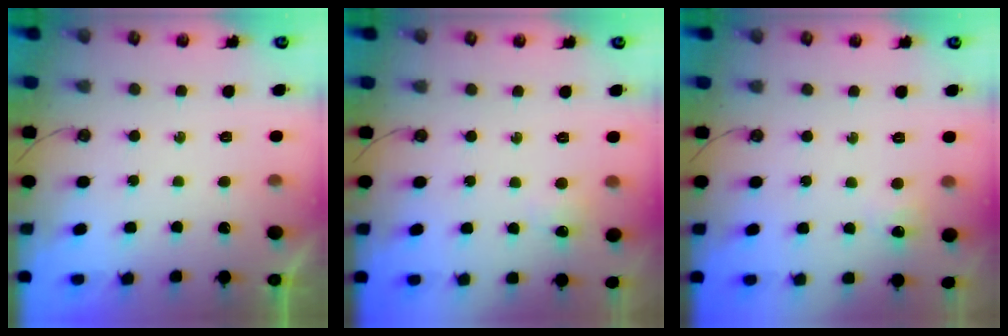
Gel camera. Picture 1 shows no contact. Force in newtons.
{"total": 6.1, "press": 6.1, "slide": 0.9}
{"total": 5.5, "press": 5.4, "slide": 0.7}